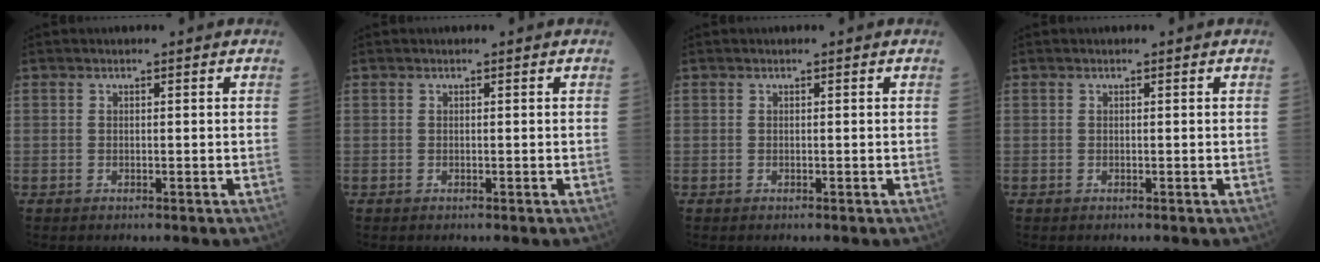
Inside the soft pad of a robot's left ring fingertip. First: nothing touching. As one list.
[{"total": 0.0}, {"total": 0.0}, {"total": 0.0}]